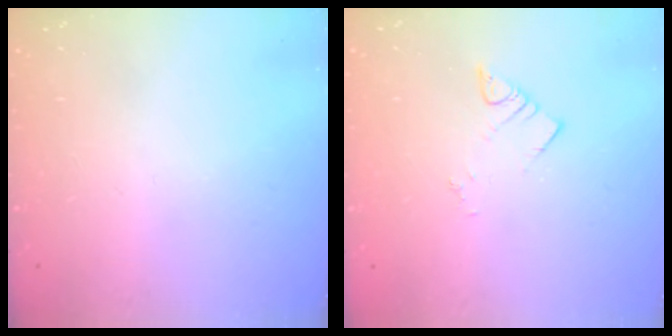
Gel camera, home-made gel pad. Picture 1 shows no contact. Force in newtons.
{"total": 3.7, "press": 3.7, "slide": 0.5}